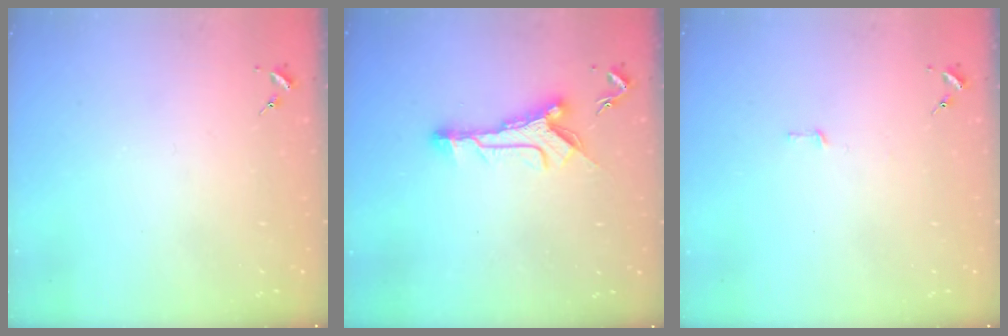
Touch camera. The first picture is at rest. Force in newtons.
{"total": 10.9, "press": 10.9, "slide": 0.5}
{"total": 2.6, "press": 2.6, "slide": 0.2}